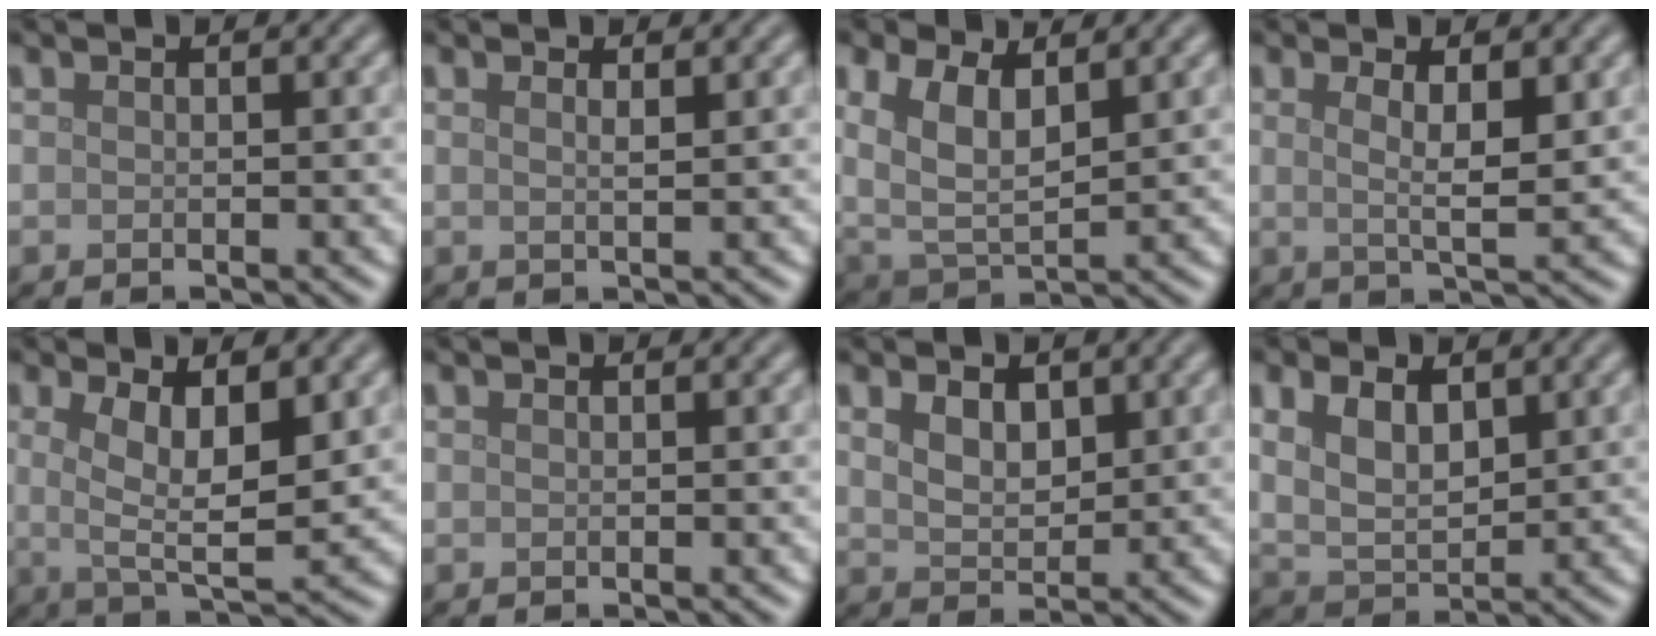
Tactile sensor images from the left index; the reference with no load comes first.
{"total": 1.3, "force": [0.6, 0.4, 1.0], "torque": [-0.008, -0.001, 0.003]}
{"total": 6.1, "force": [2.4, 3.2, 4.5], "torque": [-0.104, -0.002, 0.044]}
{"total": 3.5, "force": [0.9, 0.8, 3.3], "torque": [-0.055, -0.005, 0.015]}
{"total": 6.5, "force": [1.3, 2.2, 6.0], "torque": [-0.106, -0.007, 0.023]}
{"total": 0.0}
{"total": 2.9, "force": [1.4, 1.7, 1.8], "torque": [-0.039, -0.003, 0.028]}
{"total": 4.4, "force": [1.6, 2.5, 3.2], "torque": [-0.073, -0.003, 0.034]}